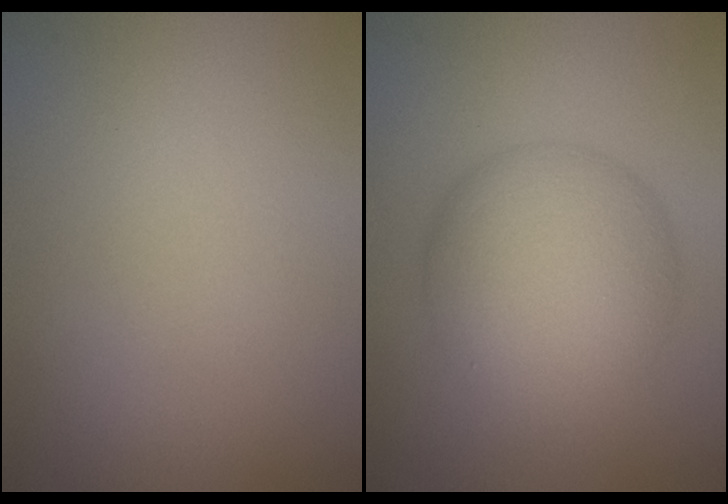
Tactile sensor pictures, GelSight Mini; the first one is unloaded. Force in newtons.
{"total": 9.7, "press": 9.7, "slide": 0.1}